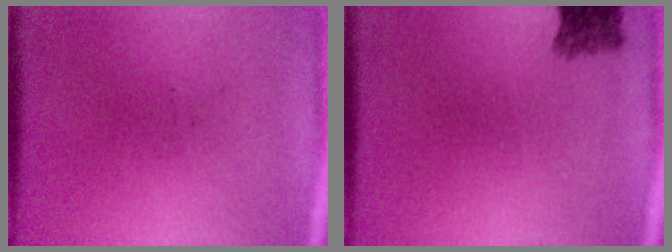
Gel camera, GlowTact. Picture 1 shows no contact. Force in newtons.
{"total": 3.1}